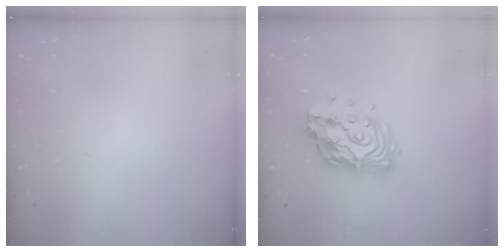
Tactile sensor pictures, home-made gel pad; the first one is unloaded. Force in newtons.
{"total": 14.9, "press": 14.8, "slide": 1.5}